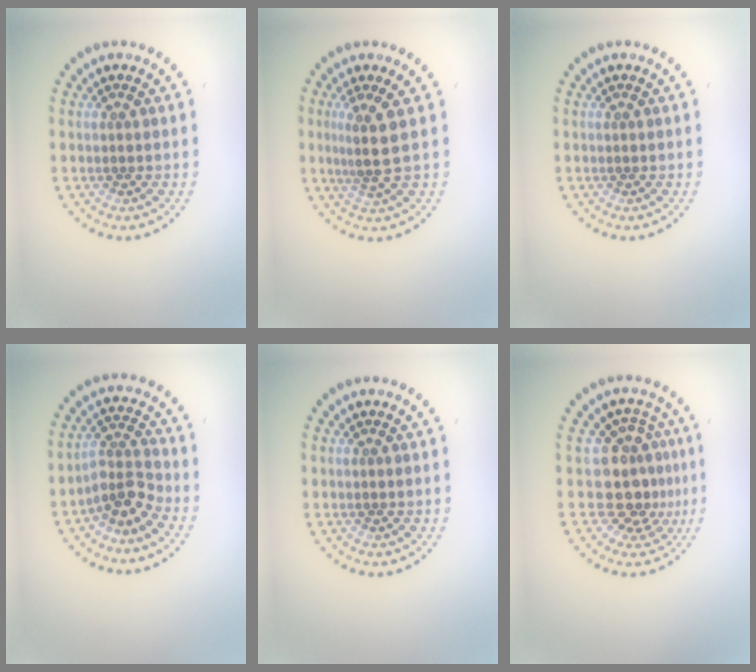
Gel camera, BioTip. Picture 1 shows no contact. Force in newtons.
{"total": 2.8, "press": 2.1, "slide": 1.8}
{"total": 0.0}
{"total": 3.3, "press": 2.3, "slide": 2.4}
{"total": 0.0}
{"total": 3.8, "press": 2.9, "slide": 2.6}